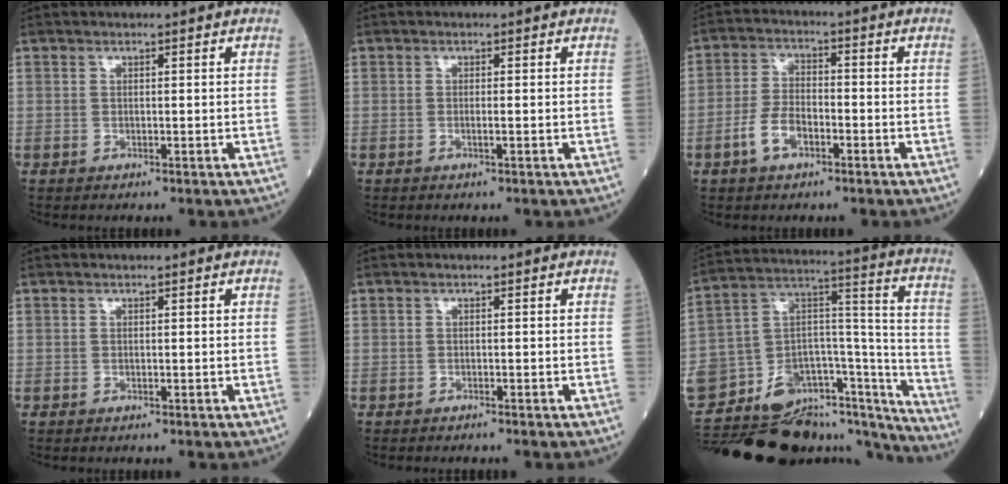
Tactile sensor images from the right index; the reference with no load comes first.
{"total": 0.9, "force": [-0.3, -0.1, 0.8], "torque": [-0.017, -0.001, -0.005]}
{"total": 5.7, "force": [-2.7, 2.7, 4.3], "torque": [-0.092, 0.006, -0.053]}
{"total": 0.0}
{"total": 1.3, "force": [-1.1, -0.1, 0.5], "torque": [-0.006, 0.002, -0.014]}
{"total": 32.2, "force": [-27.9, 7.8, 14.1], "torque": [-0.190, 0.027, -0.403]}